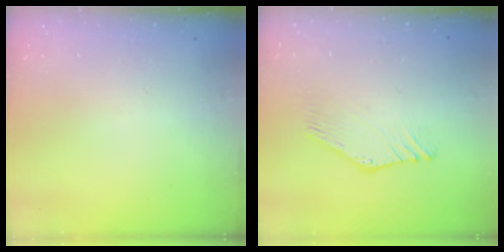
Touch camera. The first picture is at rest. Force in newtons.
{"total": 2.2, "press": 2.2, "slide": 0.1}